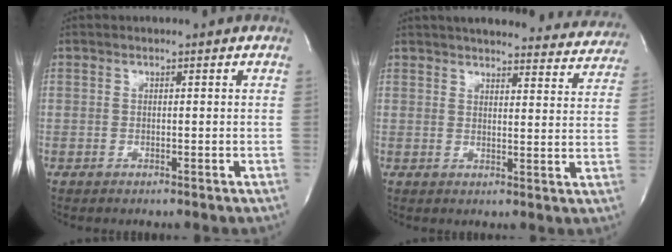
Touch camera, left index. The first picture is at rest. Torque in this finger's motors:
{"motor_torque": [0.62, -0.60, 0.21, 0.07]}